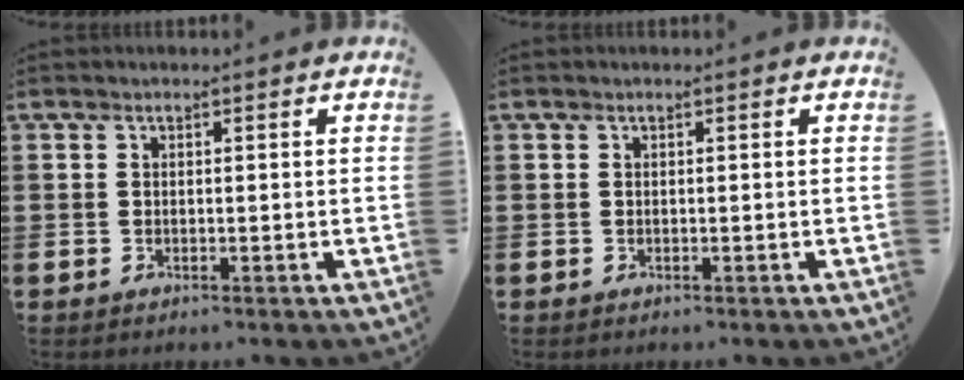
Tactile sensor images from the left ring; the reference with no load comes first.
{"total": 0.0}